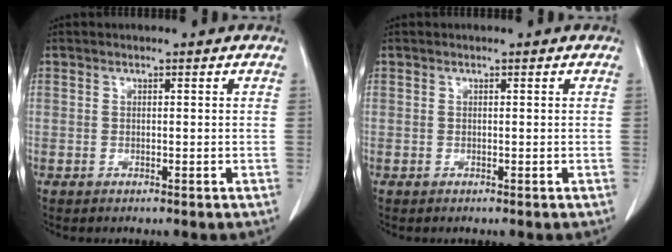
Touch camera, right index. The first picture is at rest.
{"total": 0.0}